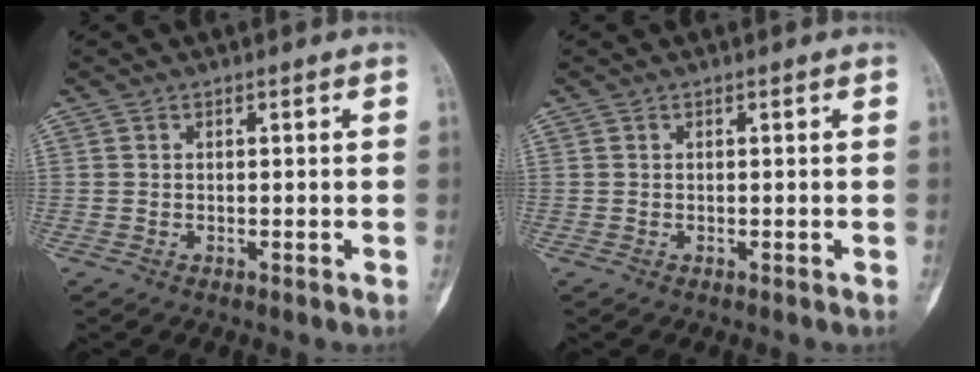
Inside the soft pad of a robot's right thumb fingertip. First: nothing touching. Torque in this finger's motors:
{"motor_torque": [0.00, 0.00, 0.05, -0.05, 0.00]}